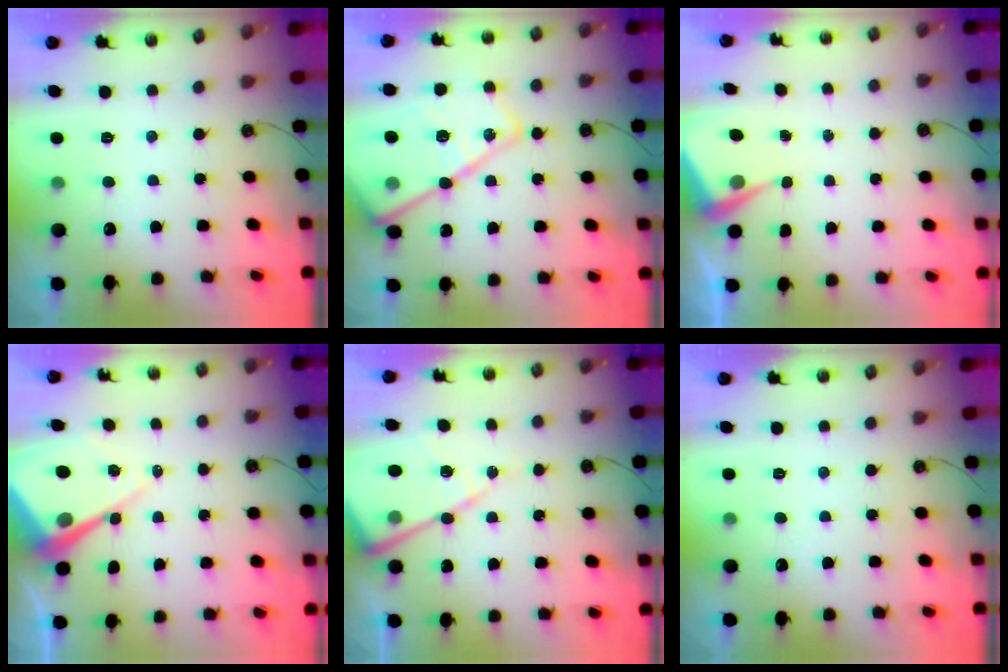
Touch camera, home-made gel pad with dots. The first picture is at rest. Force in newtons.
{"total": 22.9, "press": 22.8, "slide": 2.0}
{"total": 6.0, "press": 5.9, "slide": 0.8}
{"total": 12.1, "press": 12.0, "slide": 1.0}
{"total": 16.5, "press": 16.4, "slide": 1.6}
{"total": 0.0}